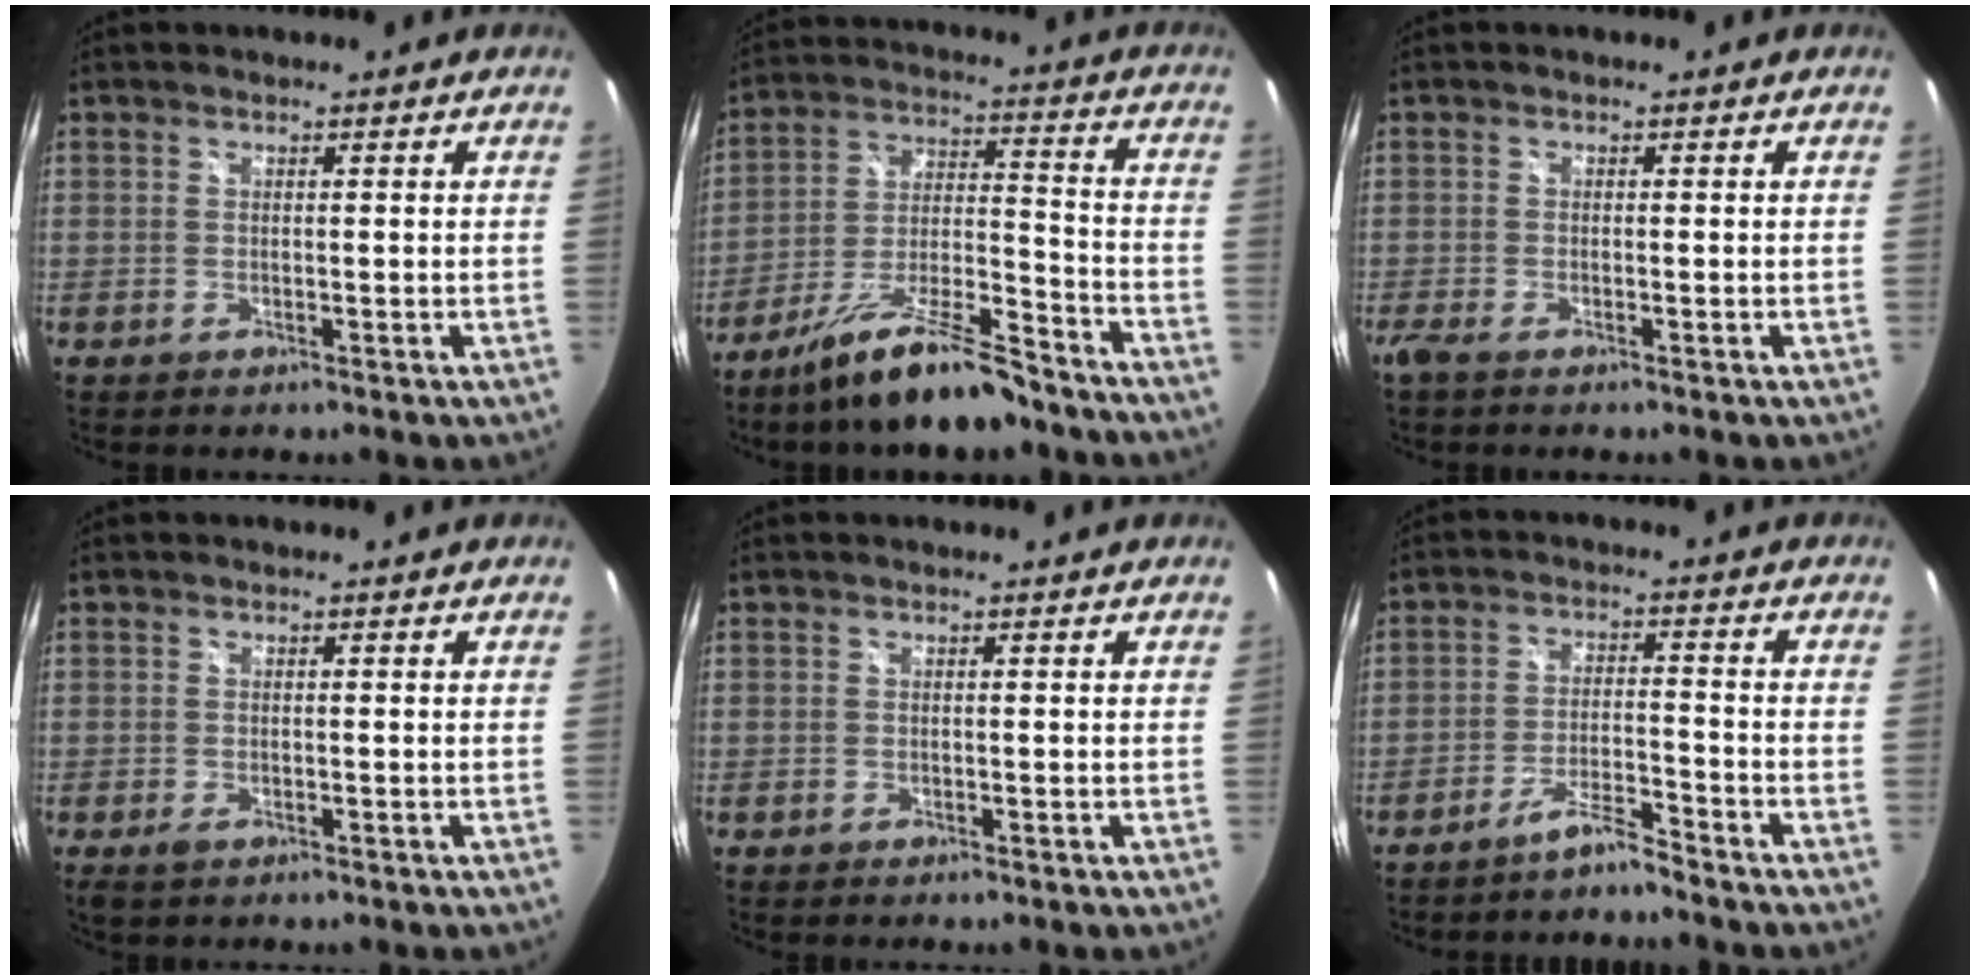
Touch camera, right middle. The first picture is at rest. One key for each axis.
{"total": 15.0, "fx": -12.0, "fy": 2.6, "fz": 8.6, "tx": -0.168, "ty": -0.006, "tz": -0.204}
{"total": 1.7, "fx": -1.3, "fy": 0.2, "fz": 1.1, "tx": -0.026, "ty": -0.006, "tz": -0.028}
{"total": 1.6, "fx": -0.9, "fy": 0.9, "fz": 0.9, "tx": -0.018, "ty": -0.006, "tz": -0.015}
{"total": 0.0}
{"total": 4.3, "fx": -4.1, "fy": -0.2, "fz": 1.3, "tx": -0.041, "ty": 0.008, "tz": -0.073}